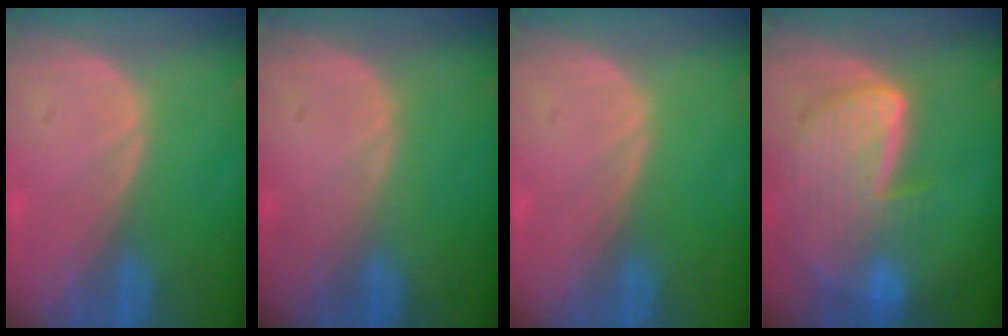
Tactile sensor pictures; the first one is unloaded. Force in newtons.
{"total": 0.0}
{"total": 0.0}
{"total": 9.3, "press": 8.0, "slide": 4.6}